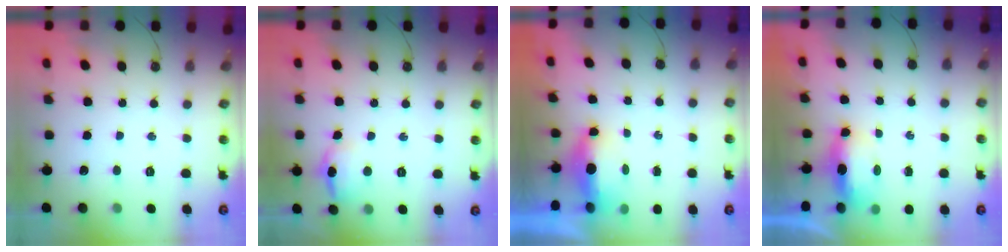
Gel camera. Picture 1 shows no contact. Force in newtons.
{"total": 9.8, "press": 9.8, "slide": 1.2}
{"total": 14.7, "press": 7.2, "slide": 12.8}
{"total": 5.9, "press": 5.8, "slide": 1.1}